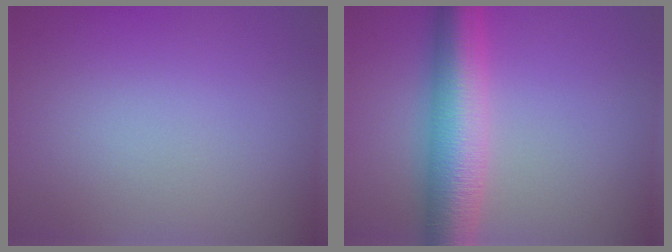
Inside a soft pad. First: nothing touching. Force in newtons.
{"total": 7.8, "press": 7.8, "slide": 0.1}